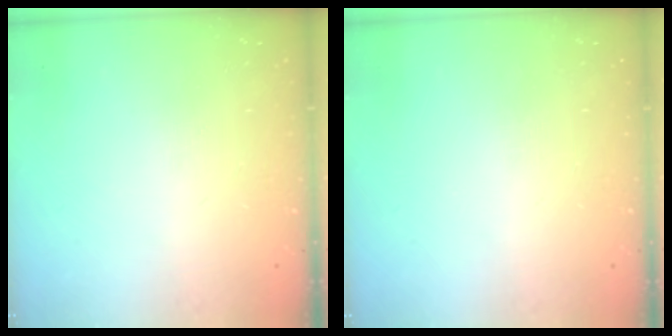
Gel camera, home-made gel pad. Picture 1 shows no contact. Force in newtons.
{"total": 0.0}